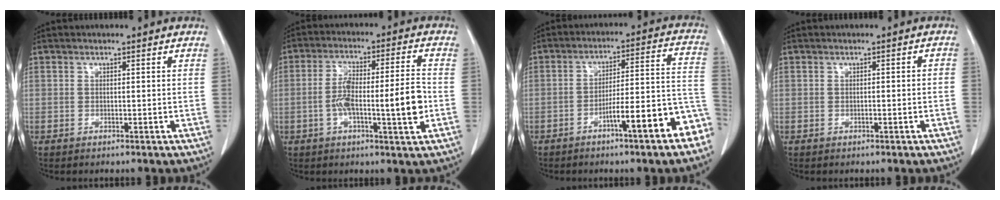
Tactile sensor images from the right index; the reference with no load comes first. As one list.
[{"total": 10.8, "force": [-2.2, 1.4, 10.5], "torque": [-0.182, 0.015, -0.038]}, {"total": 12.5, "force": [-6.7, 1.4, 10.4], "torque": [-0.124, 0.035, -0.094]}, {"total": 1.2, "force": [-0.4, 0.4, 1.1], "torque": [-0.013, 0.009, -0.002]}]